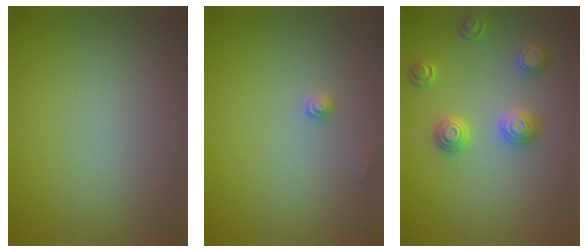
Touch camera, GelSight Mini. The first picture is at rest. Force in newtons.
{"total": 0.9, "press": 0.9, "slide": 0.1}
{"total": 3.0, "press": 2.9, "slide": 0.6}